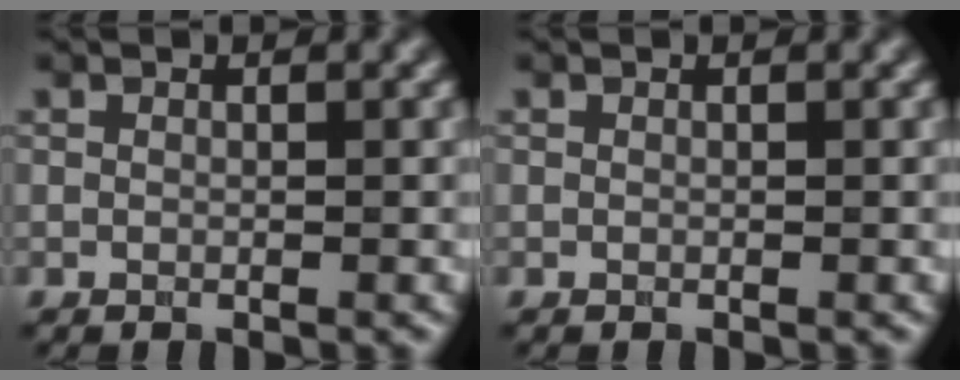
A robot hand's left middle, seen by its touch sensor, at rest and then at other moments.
{"total": 0.0}